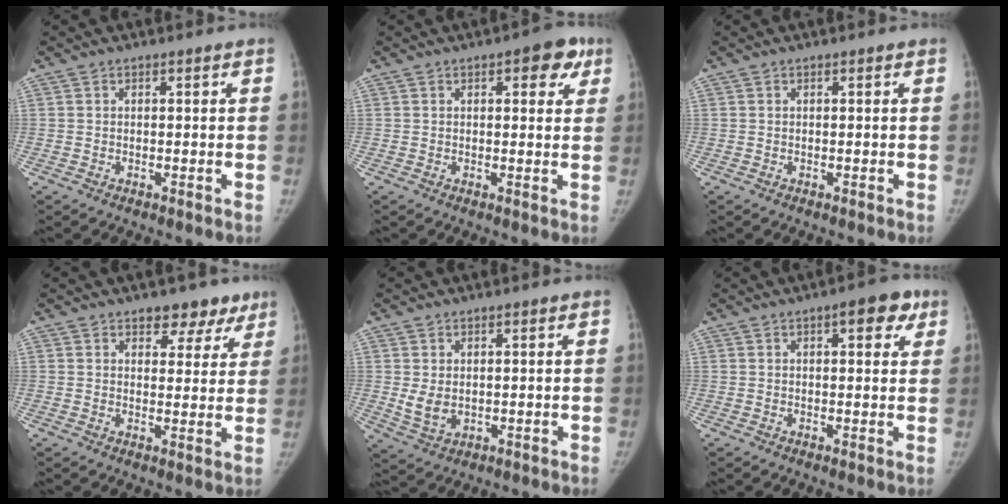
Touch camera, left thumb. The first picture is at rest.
{"total": 5.9, "force": [2.8, 2.8, 4.4], "torque": [-0.022, -0.004, 0.026]}
{"total": 0.0}
{"total": 6.5, "force": [4.5, 4.0, 2.4], "torque": [0.016, -0.019, 0.060]}
{"total": 4.0, "force": [0.4, 2.8, 2.8], "torque": [-0.042, -0.012, 0.020]}
{"total": 5.8, "force": [2.8, 2.5, 4.5], "torque": [-0.032, -0.004, 0.028]}